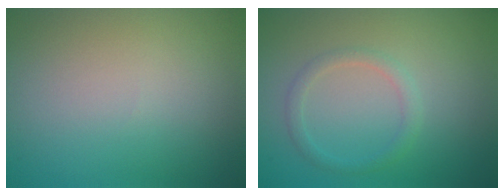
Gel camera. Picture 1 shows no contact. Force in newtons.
{"total": 1.6, "press": 1.6, "slide": 0.1}